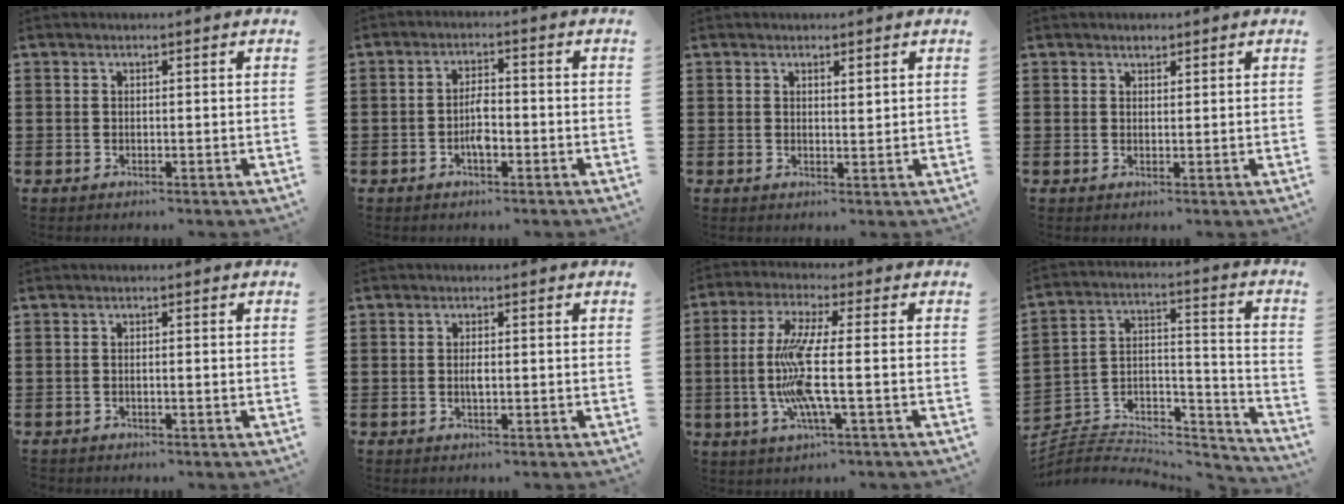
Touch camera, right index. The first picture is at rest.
{"total": 3.6, "force": [-1.2, 1.4, 3.1], "torque": [-0.064, 0.005, -0.024]}
{"total": 1.1, "force": [0.9, 0.3, 0.6], "torque": [-0.012, 0.003, 0.016]}
{"total": 1.2, "force": [1.0, 0.5, 0.2], "torque": [-0.006, 0.003, 0.019]}
{"total": 0.6, "force": [-0.4, 0.2, 0.4], "torque": [-0.009, -0.004, -0.007]}
{"total": 1.7, "force": [-0.2, 0.4, 1.6], "torque": [-0.030, -0.001, -0.004]}
{"total": 10.3, "force": [-1.6, 1.2, 10.1], "torque": [-0.222, -0.022, -0.040]}
{"total": 4.0, "force": [-3.2, 2.2, 1.0], "torque": [-0.023, -0.003, -0.066]}